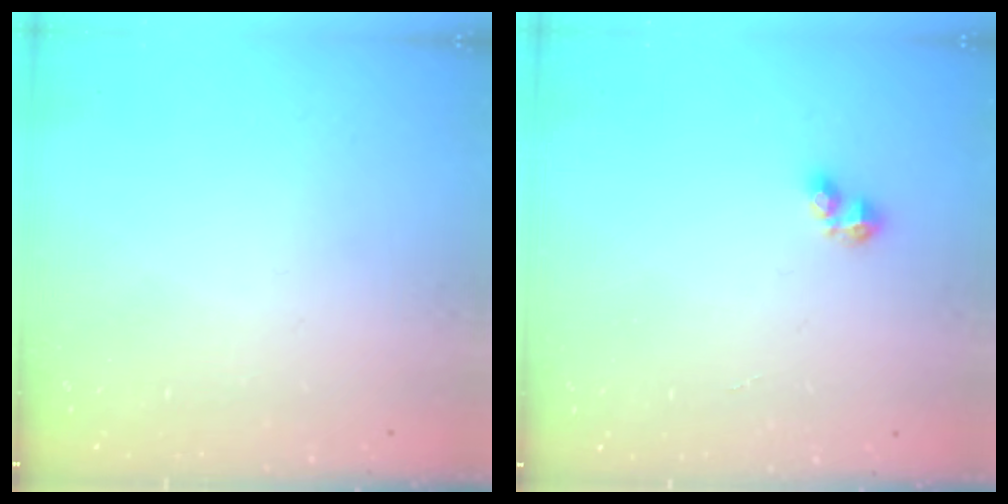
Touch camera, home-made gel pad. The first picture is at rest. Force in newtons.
{"total": 2.9, "press": 2.8, "slide": 0.5}